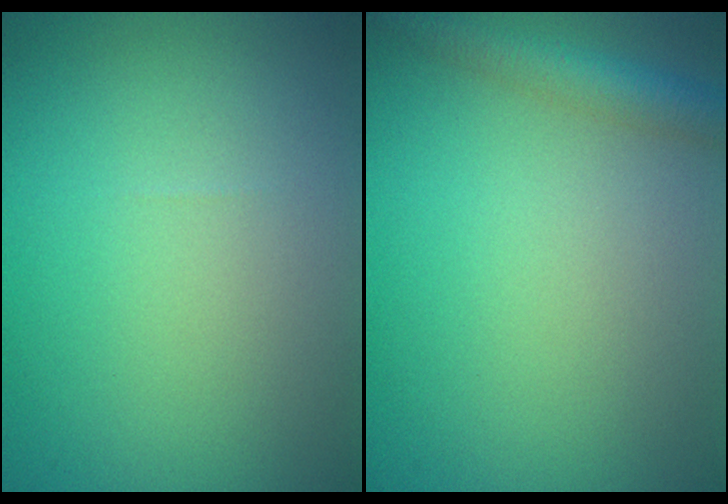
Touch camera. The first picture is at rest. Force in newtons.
{"total": 3.0, "press": 3.0, "slide": 0.1}